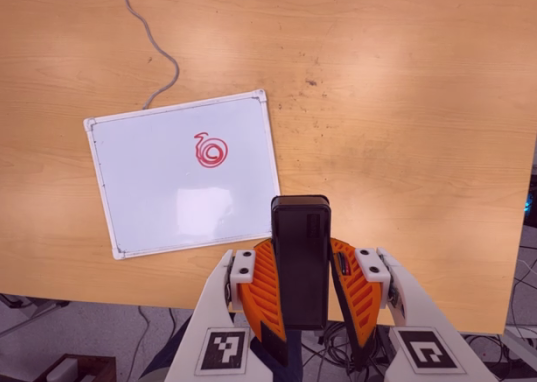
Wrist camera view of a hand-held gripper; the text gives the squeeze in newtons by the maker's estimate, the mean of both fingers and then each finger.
{"total": 8.6, "left": 7.5, "right": 9.8}